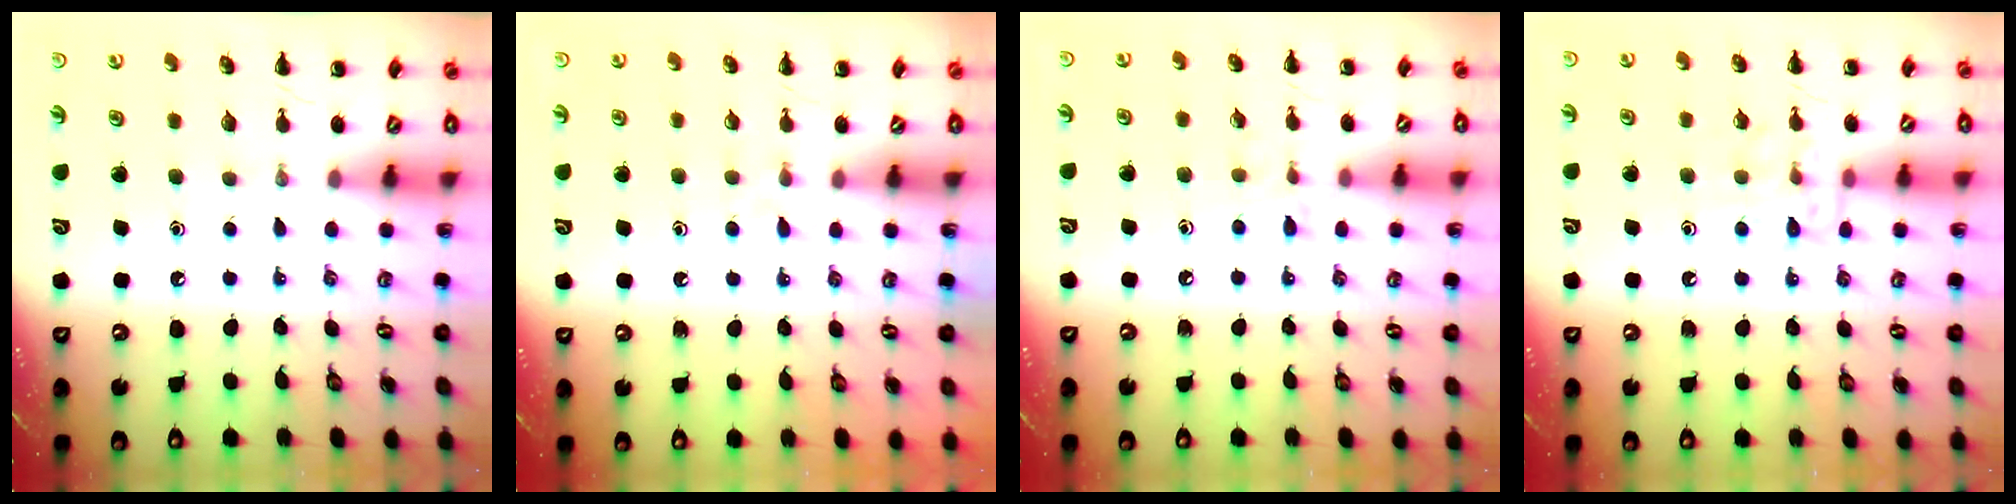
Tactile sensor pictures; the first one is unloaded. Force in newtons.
{"total": 3.0, "press": 2.8, "slide": 1.1}
{"total": 6.7, "press": 6.5, "slide": 1.7}
{"total": 8.5, "press": 8.4, "slide": 0.8}